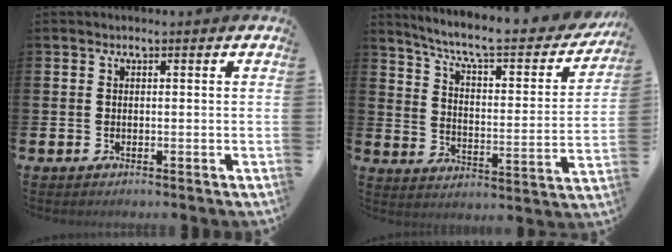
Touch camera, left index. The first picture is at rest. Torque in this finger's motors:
{"motor_torque": [0.92, -1.22, 0.54, 0.19]}